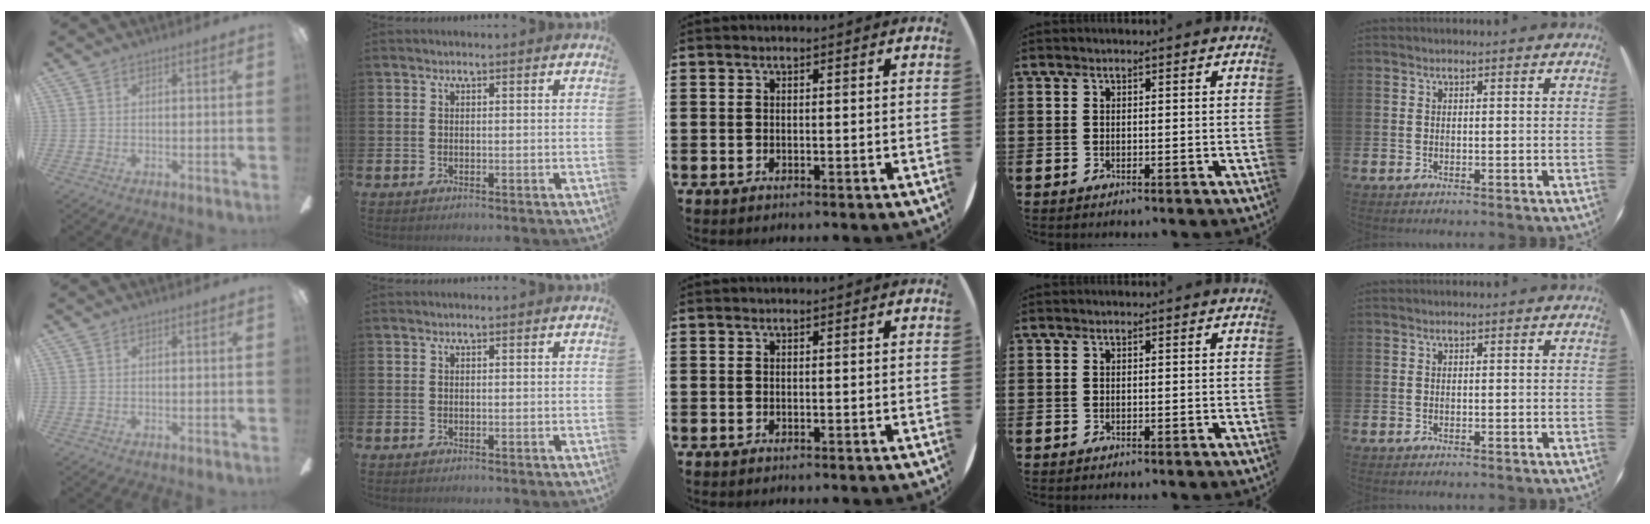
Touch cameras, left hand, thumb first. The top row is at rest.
{}